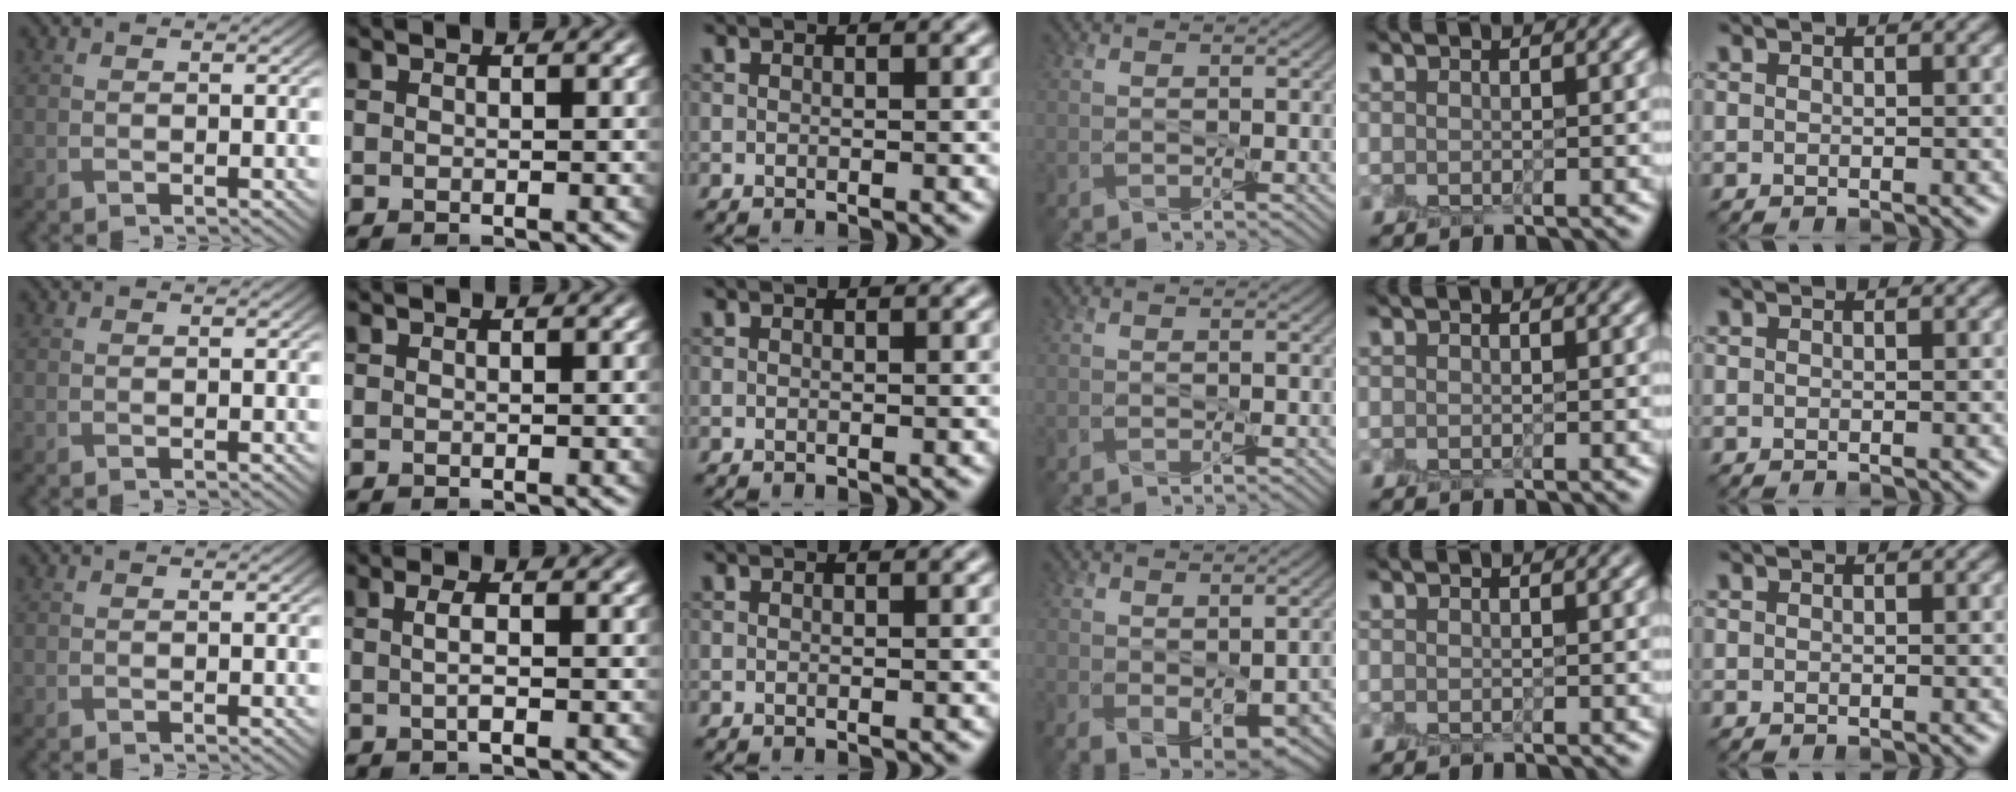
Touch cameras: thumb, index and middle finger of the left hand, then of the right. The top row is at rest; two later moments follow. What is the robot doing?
{"motion": "peel", "object": "small bumper sticker"}